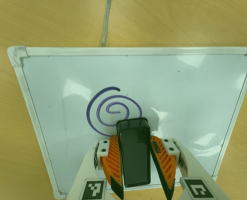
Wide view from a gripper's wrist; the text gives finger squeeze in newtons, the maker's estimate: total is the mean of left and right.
{"total": 10.6, "left": 12.2, "right": 9.0}